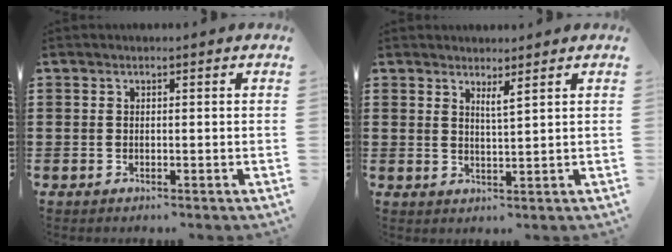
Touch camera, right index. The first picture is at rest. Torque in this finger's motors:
{"motor_torque": [-0.10, 0.38, 0.03, 0.01]}